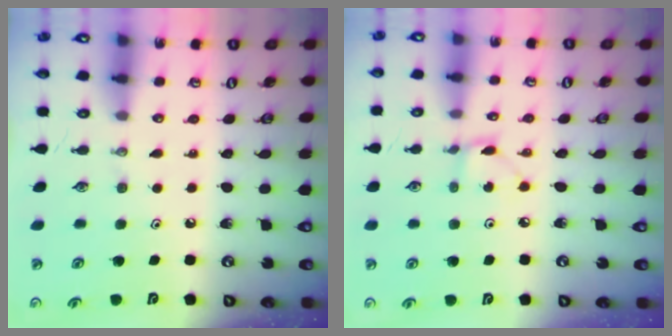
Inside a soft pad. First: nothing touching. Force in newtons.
{"total": 1.8, "press": 1.8, "slide": 0.1}